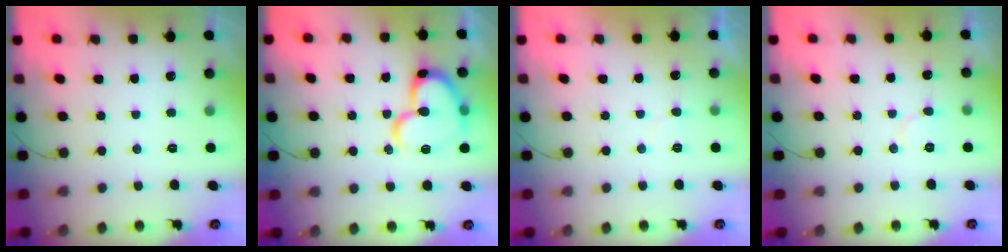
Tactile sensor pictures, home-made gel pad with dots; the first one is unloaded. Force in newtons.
{"total": 17.2, "press": 17.2, "slide": 1.6}
{"total": 3.3, "press": 3.3, "slide": 0.2}
{"total": 5.3, "press": 5.2, "slide": 0.6}